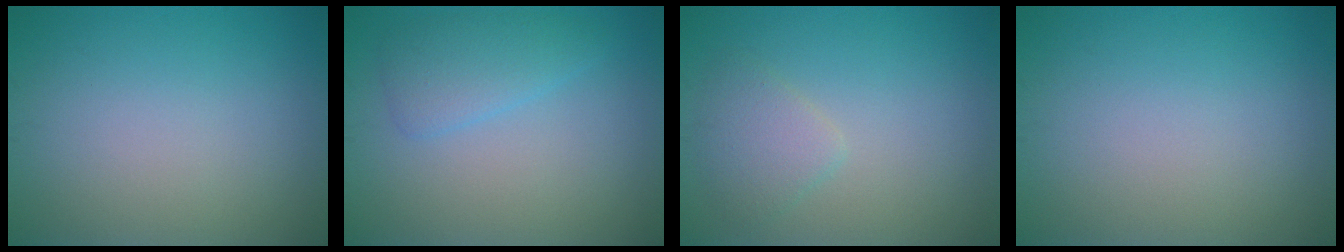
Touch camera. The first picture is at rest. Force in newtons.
{"total": 2.6, "press": 2.6, "slide": 0.1}
{"total": 2.2, "press": 2.2, "slide": 0.2}
{"total": 0.0}